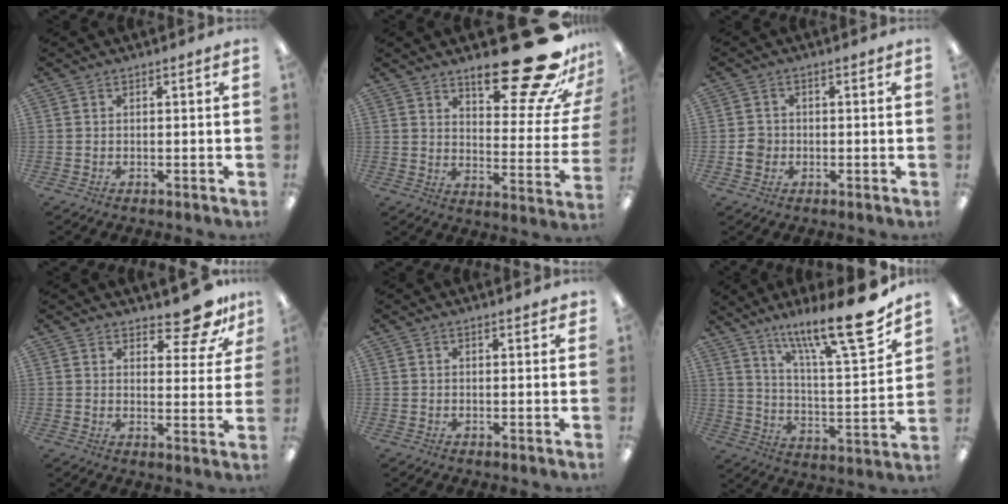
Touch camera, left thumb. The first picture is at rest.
{"total": 24.9, "force": [16.8, 8.6, 16.2], "torque": [-0.200, -0.114, 0.267]}
{"total": 3.4, "force": [-0.7, 3.2, 1.0], "torque": [-0.009, 0.001, -0.015]}
{"total": 10.0, "force": [8.2, 2.9, 4.8], "torque": [-0.053, -0.058, 0.142]}
{"total": 1.1, "force": [1.0, 0.2, 0.6], "torque": [-0.012, 0.001, 0.017]}
{"total": 20.9, "force": [15.8, 3.8, 13.1], "torque": [-0.199, -0.112, 0.252]}